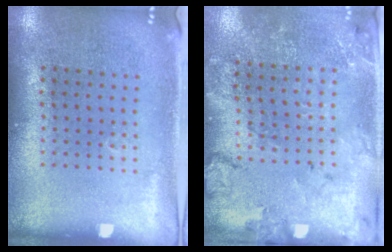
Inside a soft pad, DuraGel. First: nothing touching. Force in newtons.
{"total": 1.8, "press": 1.6, "slide": 0.7}